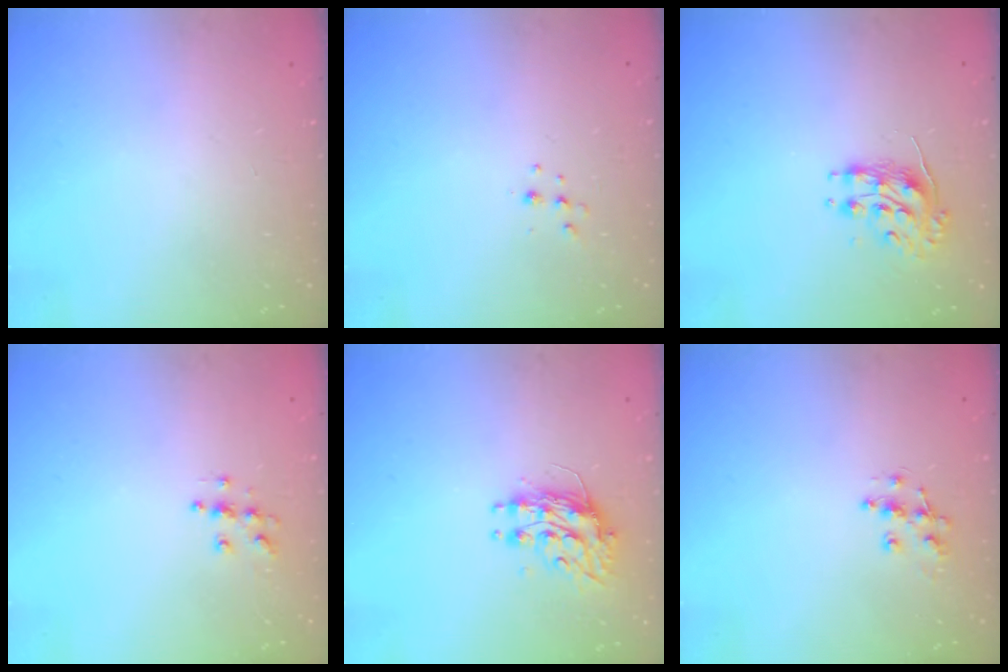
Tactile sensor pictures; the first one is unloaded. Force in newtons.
{"total": 3.8, "press": 3.7, "slide": 0.7}
{"total": 8.7, "press": 8.7, "slide": 0.2}
{"total": 5.7, "press": 5.7, "slide": 0.5}
{"total": 10.2, "press": 10.2, "slide": 0.7}
{"total": 8.5, "press": 8.4, "slide": 0.6}